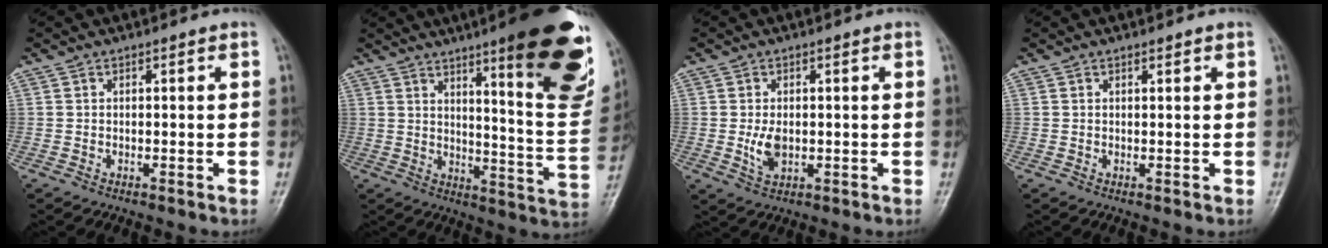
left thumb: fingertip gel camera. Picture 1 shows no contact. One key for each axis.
{"total": 23.4, "fx": 12.9, "fy": 4.3, "fz": 19.1, "tx": -0.221, "ty": -0.067, "tz": 0.179}
{"total": 4.0, "fx": -0.2, "fy": 2.5, "fz": 3.1, "tx": -0.056, "ty": -0.007, "tz": 0.002}
{"total": 0.6, "fx": 0.5, "fy": 0.3, "fz": 0.3, "tx": -0.007, "ty": -0.004, "tz": 0.007}